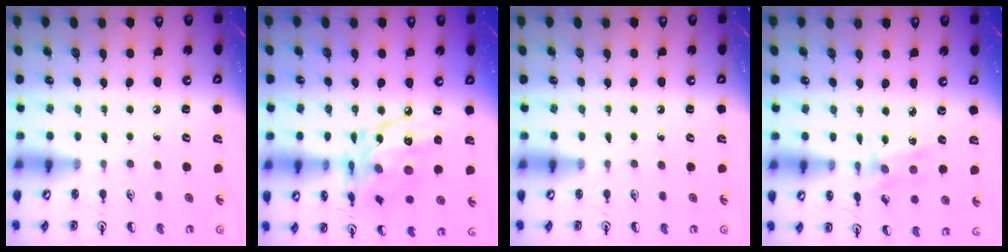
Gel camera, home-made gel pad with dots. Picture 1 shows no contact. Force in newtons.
{"total": 14.4, "press": 14.3, "slide": 1.3}
{"total": 0.0}
{"total": 2.0, "press": 2.0, "slide": 0.4}